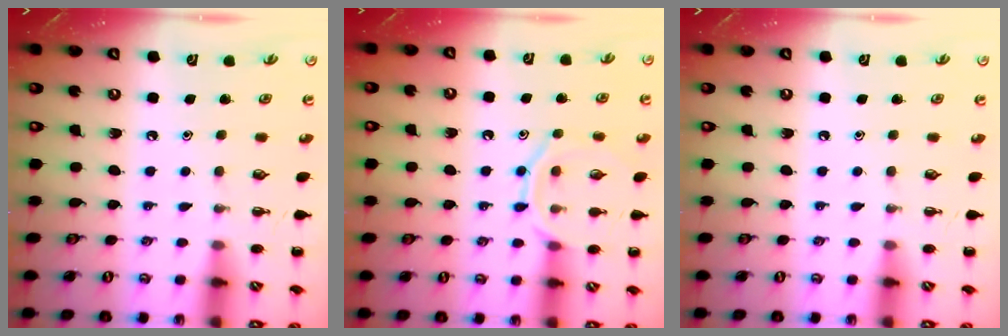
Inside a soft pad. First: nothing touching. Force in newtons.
{"total": 9.8, "press": 9.8, "slide": 0.7}
{"total": 0.0}